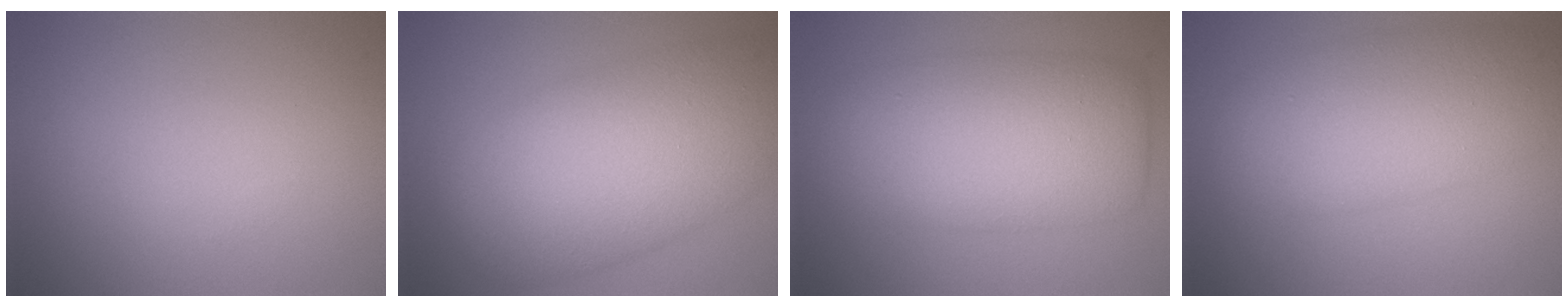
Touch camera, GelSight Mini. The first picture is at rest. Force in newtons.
{"total": 10.6, "press": 10.6, "slide": 0.4}
{"total": 8.3, "press": 8.3, "slide": 0.4}
{"total": 6.9, "press": 6.9, "slide": 0.1}